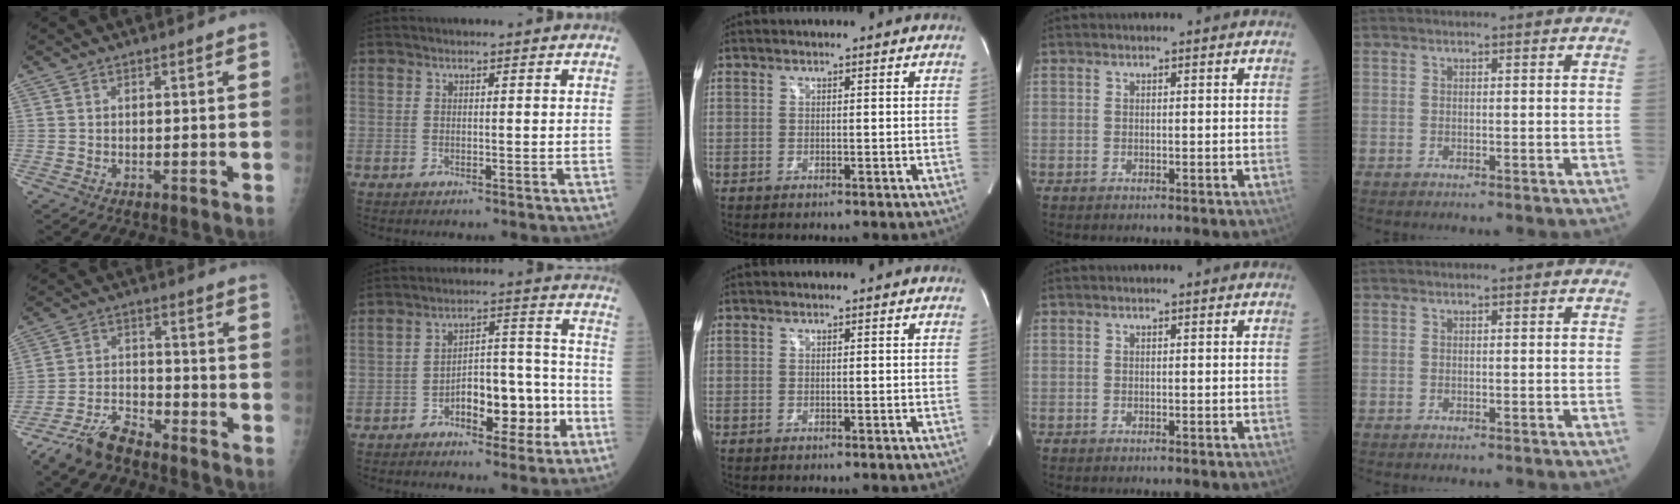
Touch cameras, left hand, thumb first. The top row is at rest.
{"thumb": {"total": 7.6, "force": [-6.6, 2.3, 2.9], "torque": [-0.059, 0.034, -0.130]}, "index": {"total": 9.9, "force": [-4.7, 3.8, 7.8], "torque": [-0.123, 0.033, -0.070]}}